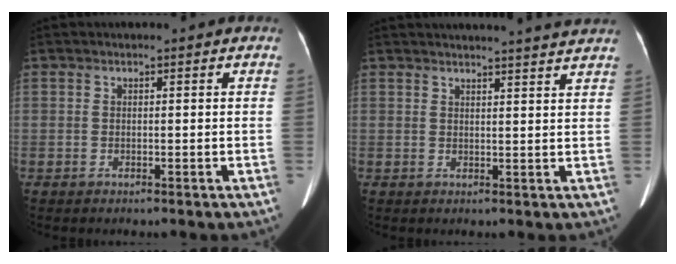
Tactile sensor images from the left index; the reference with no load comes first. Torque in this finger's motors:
{"motor_torque": [-0.02, -0.01, -0.08, 0.00]}